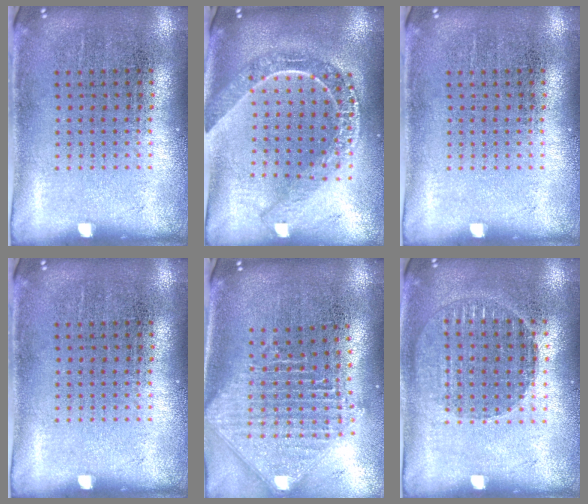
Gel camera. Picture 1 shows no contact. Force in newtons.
{"total": 2.1, "press": 1.8, "slide": 1.1}
{"total": 0.0}
{"total": 0.0}
{"total": 2.5, "press": 1.9, "slide": 1.6}
{"total": 1.2, "press": 1.2, "slide": 0.3}